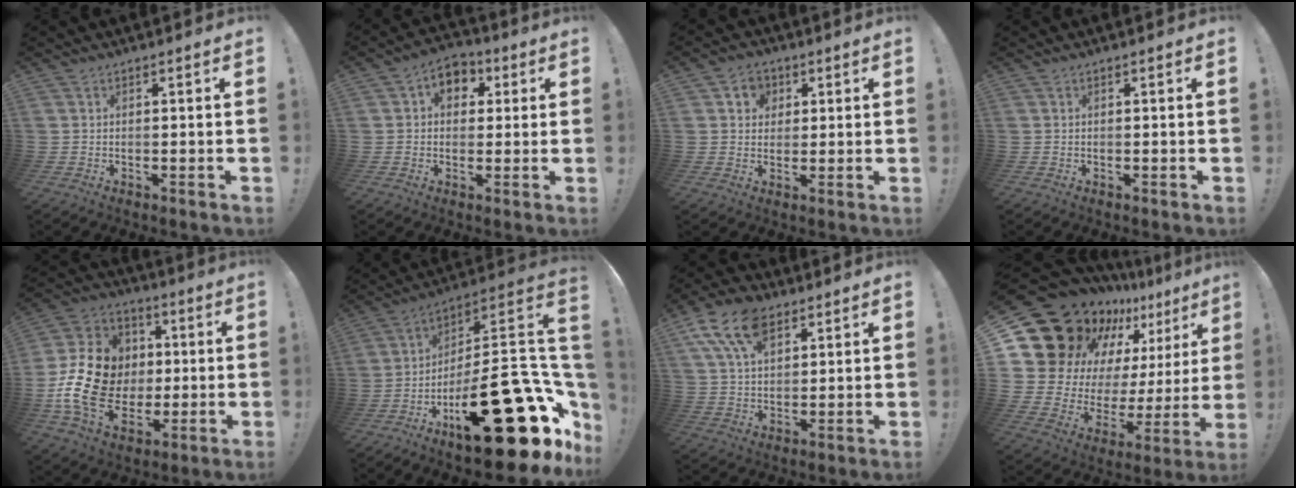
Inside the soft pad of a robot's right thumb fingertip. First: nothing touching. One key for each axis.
{"total": 7.2, "fx": 1.8, "fy": 5.8, "fz": 3.8, "tx": -0.043, "ty": -0.001, "tz": 0.035}
{"total": 5.8, "fx": 2.0, "fy": 5.2, "fz": 1.5, "tx": -0.013, "ty": -0.008, "tz": 0.035}
{"total": 0.0}
{"total": 20.9, "fx": -0.9, "fy": 16.8, "fz": 12.5, "tx": -0.218, "ty": 0.018, "tz": 0.013}
{"total": 32.6, "fx": -13.4, "fy": 11.0, "fz": 27.6, "tx": -0.332, "ty": 0.046, "tz": -0.186}
{"total": 14.2, "fx": 7.5, "fy": 8.7, "fz": 8.4, "tx": -0.154, "ty": -0.023, "tz": 0.140}
{"total": 19.6, "fx": 12.9, "fy": 11.3, "fz": 9.4, "tx": -0.134, "ty": -0.106, "tz": 0.261}